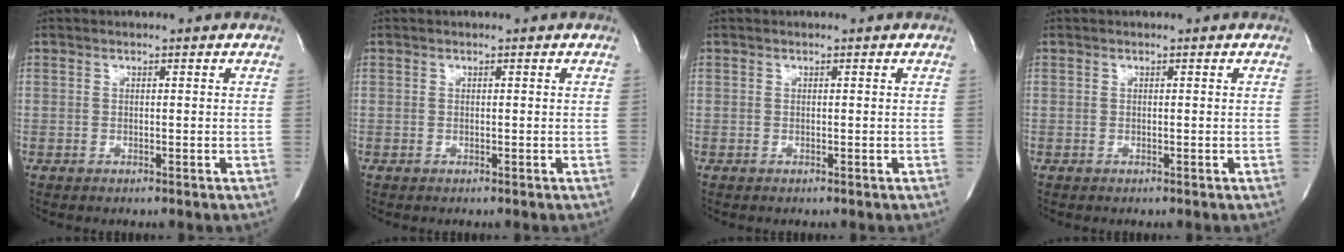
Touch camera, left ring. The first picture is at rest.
{"total": 0.0}
{"total": 0.0}
{"total": 0.0}